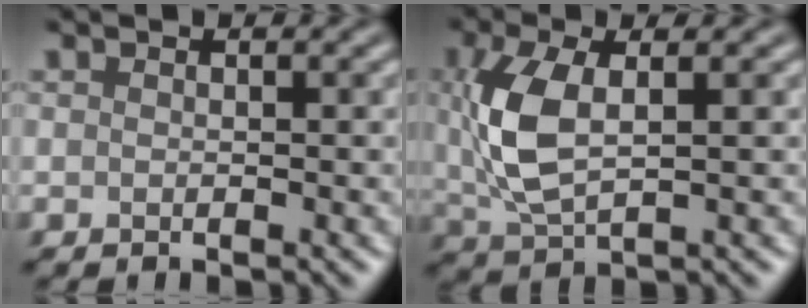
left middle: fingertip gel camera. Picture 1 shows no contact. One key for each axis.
{"total": 5.9, "fx": 0.9, "fy": 2.9, "fz": 5.1, "tx": -0.130, "ty": 0.001, "tz": 0.024}